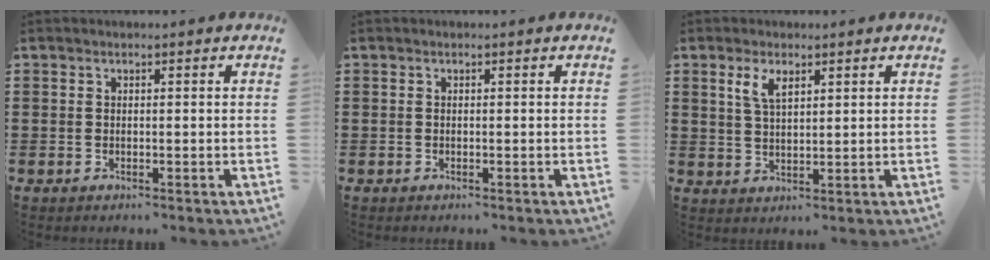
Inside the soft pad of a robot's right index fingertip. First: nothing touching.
{"total": 0.0}
{"total": 3.6, "force": [1.9, 1.5, 2.6], "torque": [-0.058, 0.006, 0.034]}